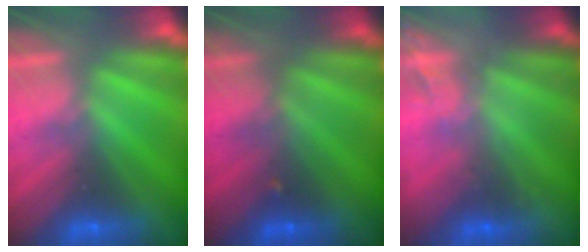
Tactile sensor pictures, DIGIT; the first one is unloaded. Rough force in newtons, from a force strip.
{"total": 2.1}
{"total": 2.2}